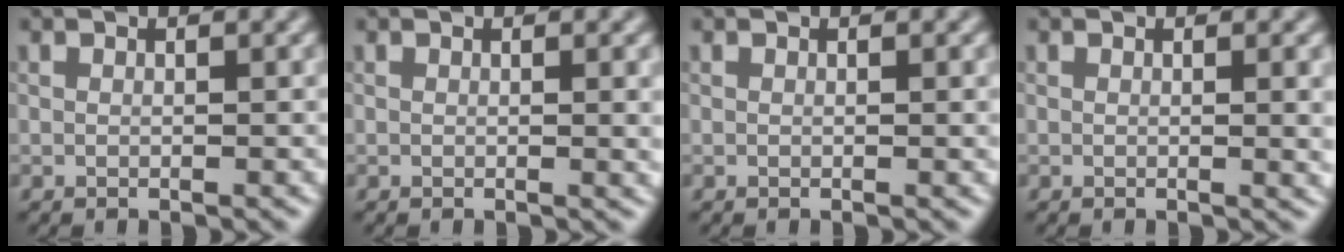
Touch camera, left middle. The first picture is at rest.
{"total": 1.5, "force": [0.2, 0.5, 1.3], "torque": [-0.010, 0.003, 0.003]}
{"total": 0.6, "force": [0.0, 0.2, 0.5], "torque": [-0.002, 0.003, 0.001]}
{"total": 2.2, "force": [0.2, 0.7, 2.0], "torque": [-0.016, 0.003, 0.005]}